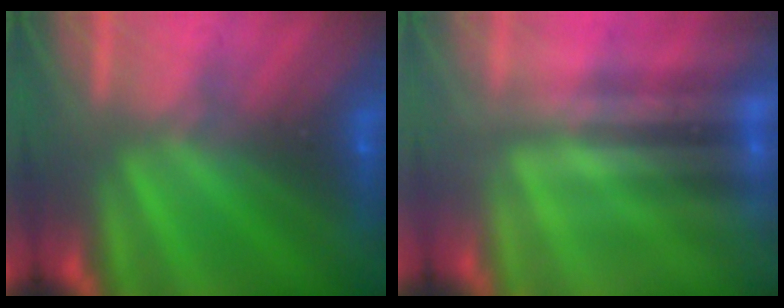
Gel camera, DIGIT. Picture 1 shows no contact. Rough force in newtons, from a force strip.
{"total": 2.1}